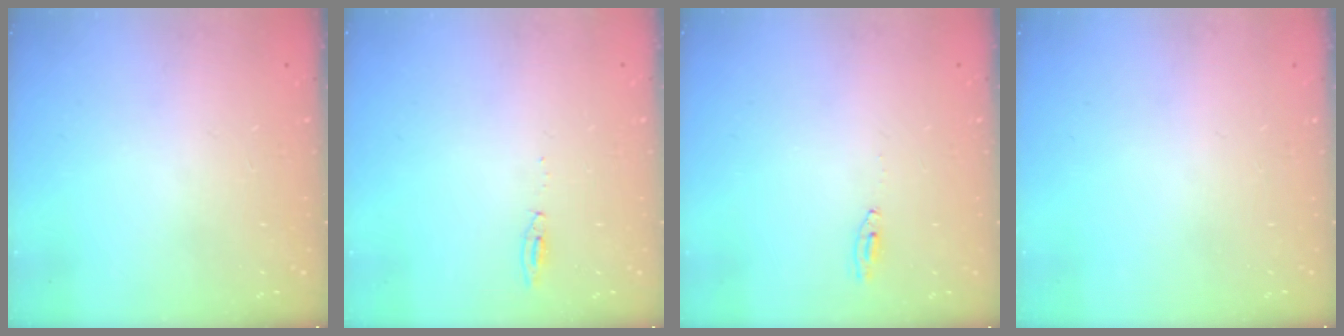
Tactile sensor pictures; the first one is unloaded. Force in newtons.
{"total": 3.9, "press": 3.8, "slide": 1.0}
{"total": 2.4, "press": 2.4, "slide": 0.2}
{"total": 0.0}